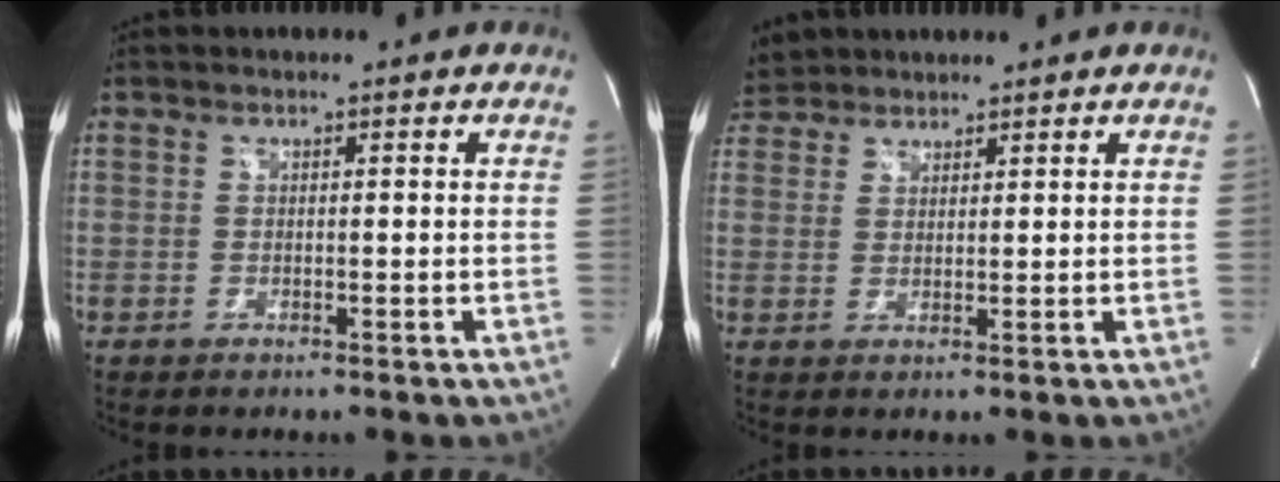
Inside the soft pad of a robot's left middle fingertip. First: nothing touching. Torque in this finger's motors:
{"motor_torque": [1.04, -1.10, 1.05, 0.21]}